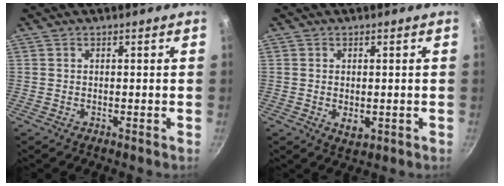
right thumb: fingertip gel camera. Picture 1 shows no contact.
{"total": 3.1, "force": [-0.4, 1.9, 2.4], "torque": [-0.039, -0.010, -0.003]}